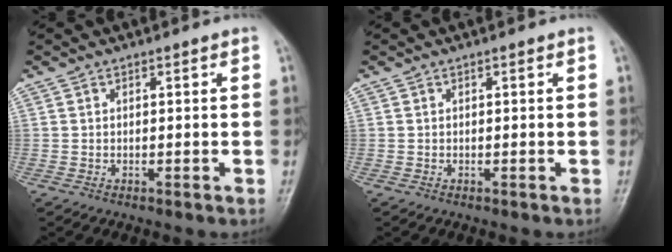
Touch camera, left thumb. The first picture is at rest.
{"total": 0.0}